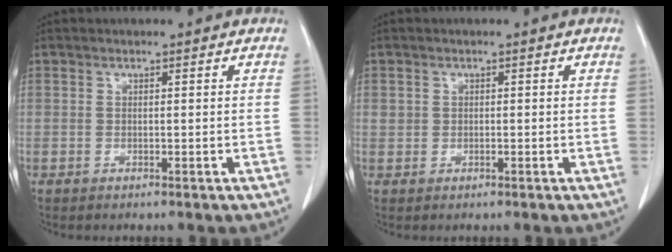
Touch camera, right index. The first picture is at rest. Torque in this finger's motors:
{"motor_torque": [-0.11, 0.12, -0.01, 0.00]}